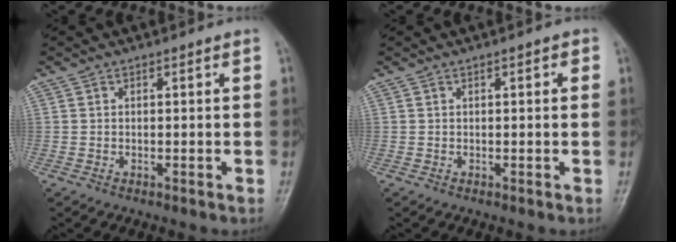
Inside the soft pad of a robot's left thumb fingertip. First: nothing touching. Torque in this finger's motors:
{"motor_torque": [-0.19, -0.13, -0.12, 0.00, 0.04]}